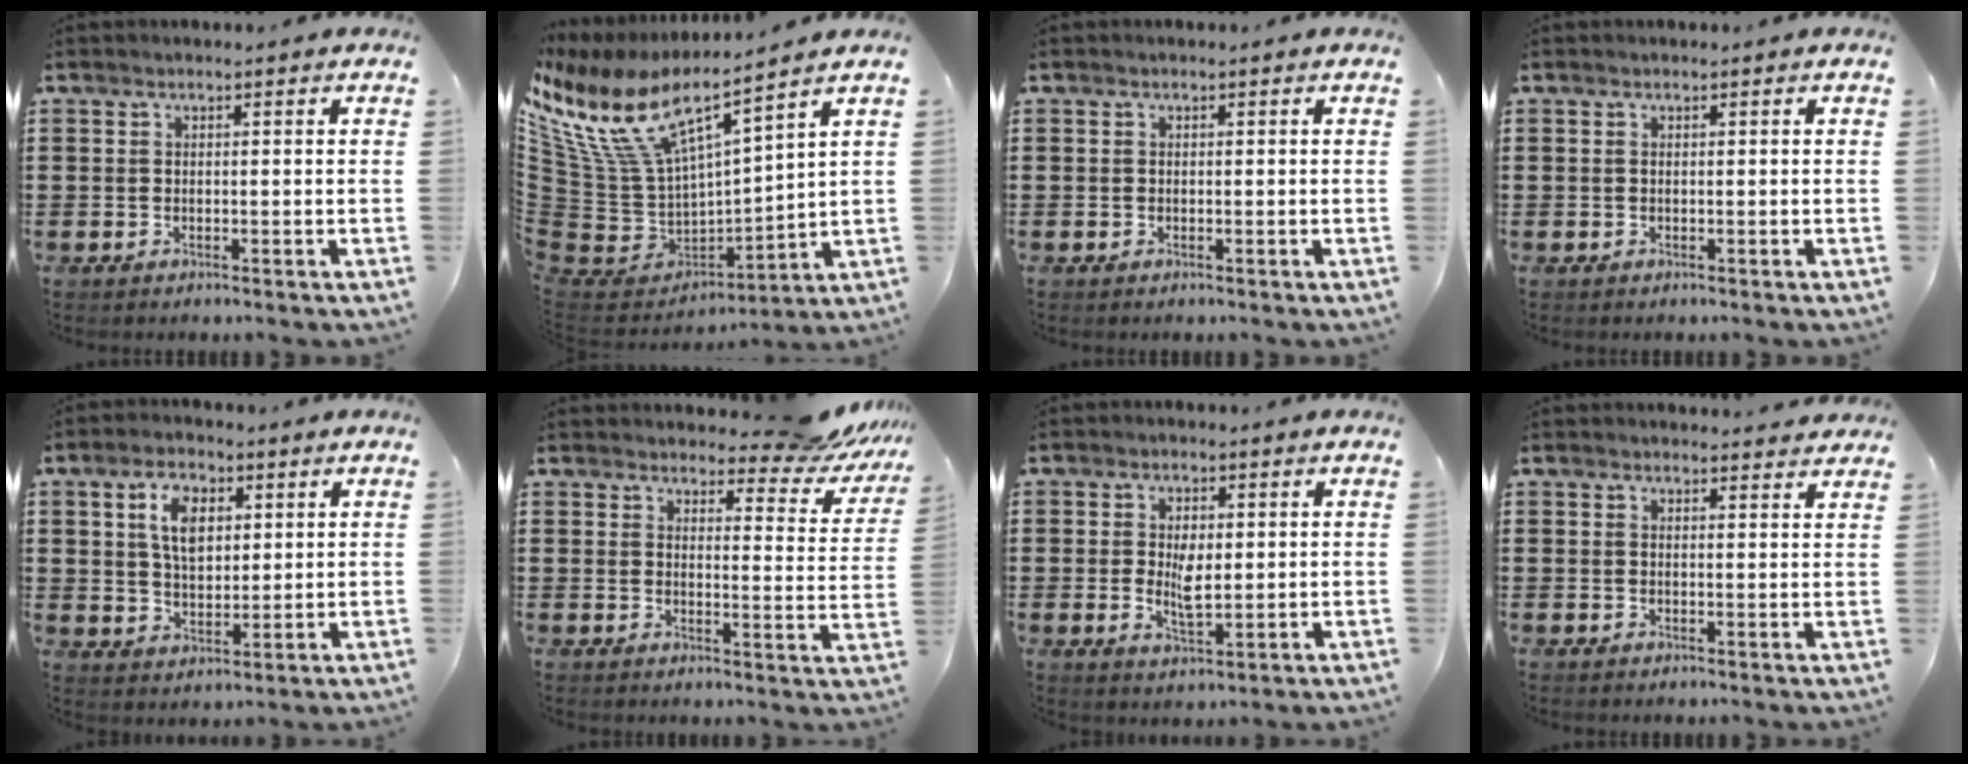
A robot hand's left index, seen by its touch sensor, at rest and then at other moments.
{"total": 11.7, "force": [7.7, 4.5, 7.5], "torque": [-0.201, -0.058, 0.132]}
{"total": 0.0}
{"total": 0.0}
{"total": 6.8, "force": [2.7, 4.0, 4.8], "torque": [-0.093, 0.008, 0.044]}
{"total": 6.9, "force": [6.4, 1.1, 2.5], "torque": [-0.043, -0.041, 0.110]}
{"total": 4.5, "force": [0.3, 2.1, 4.0], "torque": [-0.070, 0.002, 0.003]}
{"total": 2.2, "force": [2.2, 0.1, 0.2], "torque": [-0.002, -0.007, 0.040]}